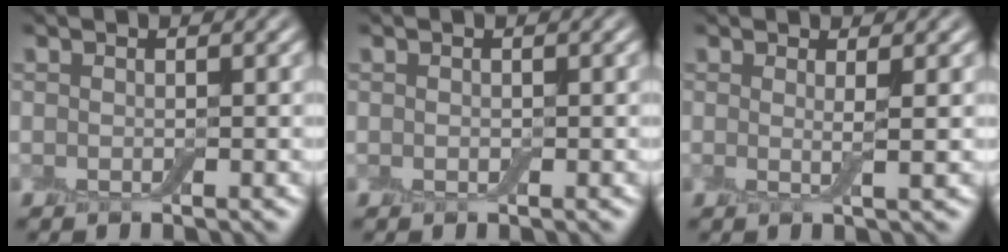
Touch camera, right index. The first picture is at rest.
{"total": 0.0}
{"total": 1.6, "force": [0.4, 0.3, 1.5], "torque": [-0.024, -0.005, 0.000]}